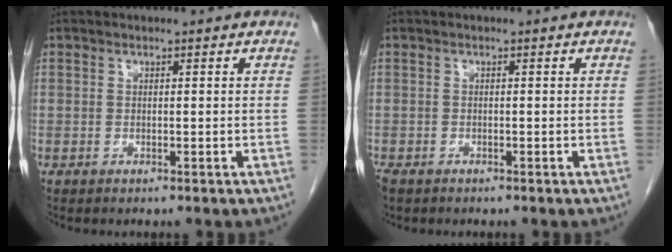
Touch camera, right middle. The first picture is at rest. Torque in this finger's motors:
{"motor_torque": [0.47, -0.88, 0.34, 0.10]}